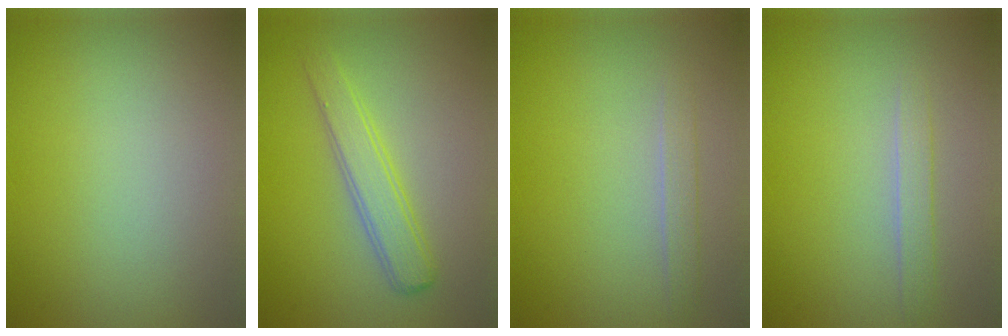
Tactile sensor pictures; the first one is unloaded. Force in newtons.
{"total": 2.9, "press": 2.9, "slide": 0.0}
{"total": 1.2, "press": 1.2, "slide": 0.1}
{"total": 1.3, "press": 1.3, "slide": 0.1}